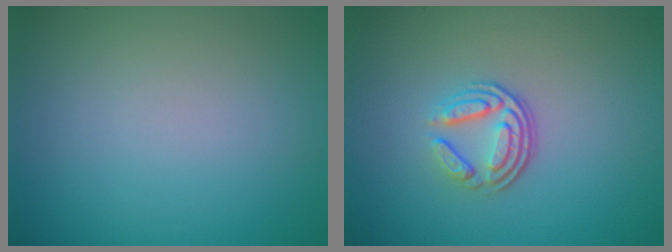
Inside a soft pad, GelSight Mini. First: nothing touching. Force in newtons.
{"total": 3.7, "press": 2.6, "slide": 2.7}